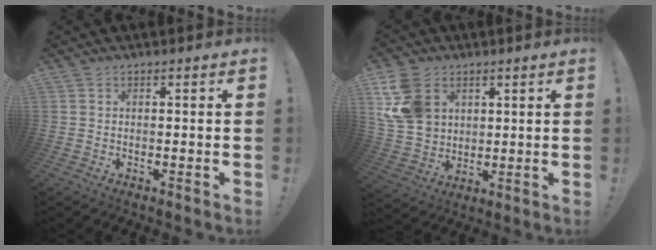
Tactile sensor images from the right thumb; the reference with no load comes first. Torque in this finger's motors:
{"motor_torque": [0.20, 0.20, 0.27, 0.17, 0.27]}